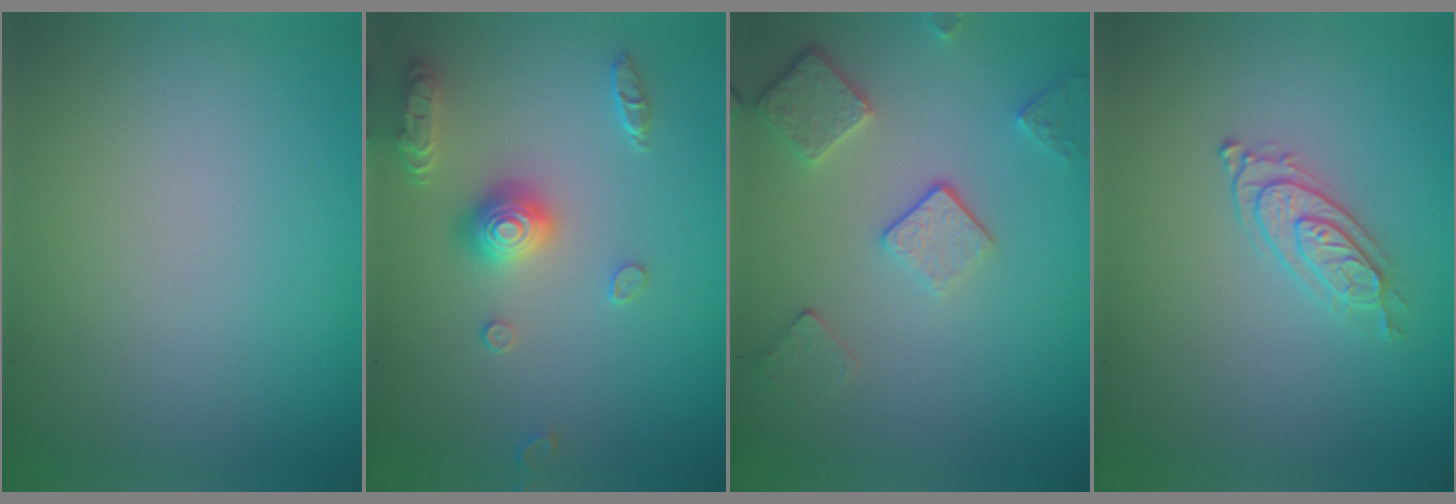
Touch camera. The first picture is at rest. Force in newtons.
{"total": 3.4, "press": 3.2, "slide": 1.0}
{"total": 3.5, "press": 2.7, "slide": 2.2}
{"total": 2.3, "press": 2.1, "slide": 0.9}